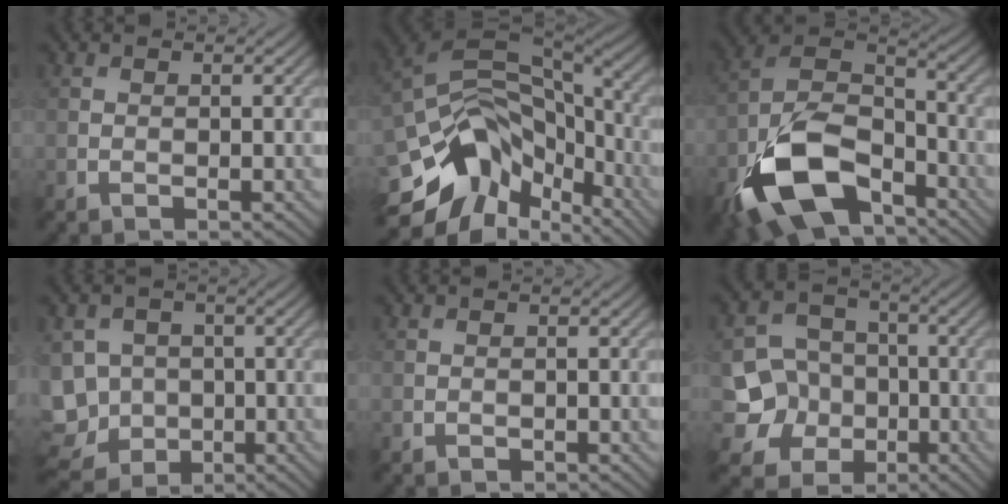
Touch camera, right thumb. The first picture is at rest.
{"total": 15.8, "force": [-5.9, 10.4, 10.3], "torque": [-0.236, -0.025, -0.099]}
{"total": 16.9, "force": [-9.2, 9.1, 10.8], "torque": [-0.243, -0.040, -0.183]}
{"total": 9.8, "force": [-1.9, 8.7, 4.2], "torque": [-0.129, -0.023, -0.049]}
{"total": 0.0}
{"total": 8.1, "force": [-2.2, 7.3, 2.8], "torque": [-0.068, -0.017, -0.064]}